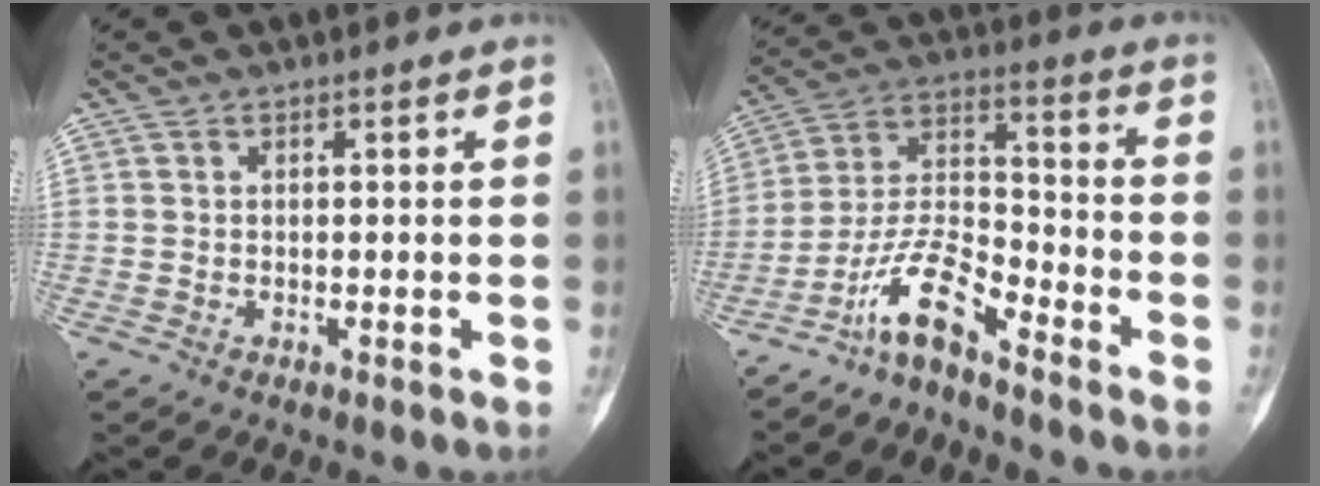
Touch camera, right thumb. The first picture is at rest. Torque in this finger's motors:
{"motor_torque": [-0.19, 0.14, 0.95, -0.77, 0.01]}